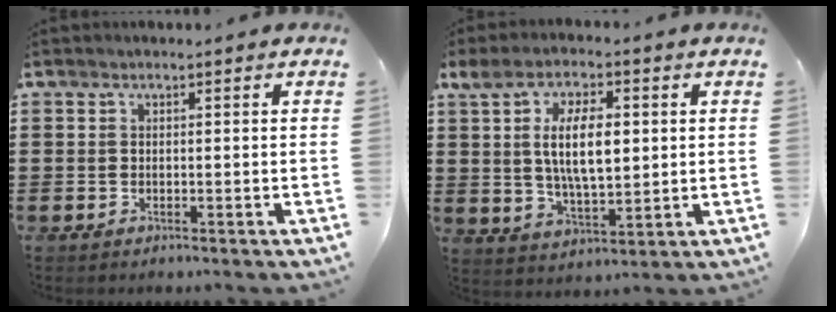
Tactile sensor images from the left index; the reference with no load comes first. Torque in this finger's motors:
{"motor_torque": [2.14, 0.00, 1.05, 0.21]}